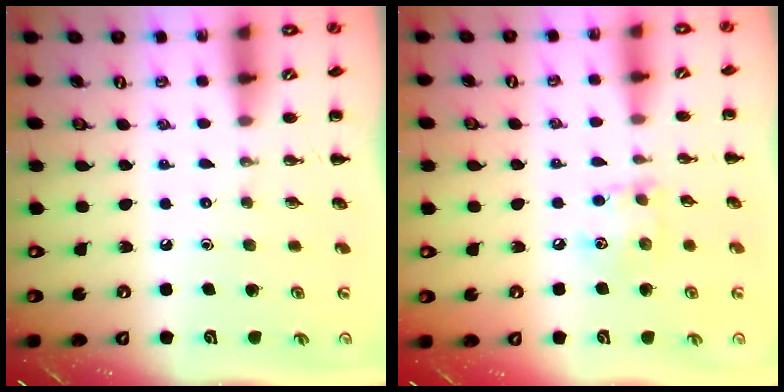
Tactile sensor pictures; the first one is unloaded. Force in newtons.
{"total": 7.0, "press": 7.0, "slide": 0.7}